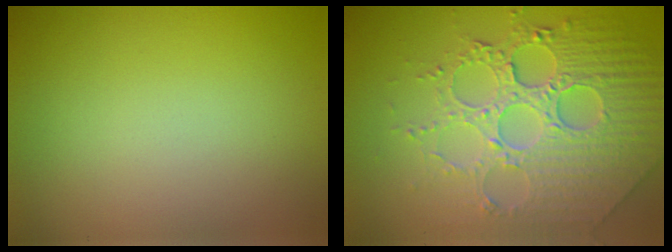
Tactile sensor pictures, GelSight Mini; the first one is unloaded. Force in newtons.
{"total": 8.2, "press": 6.0, "slide": 5.5}